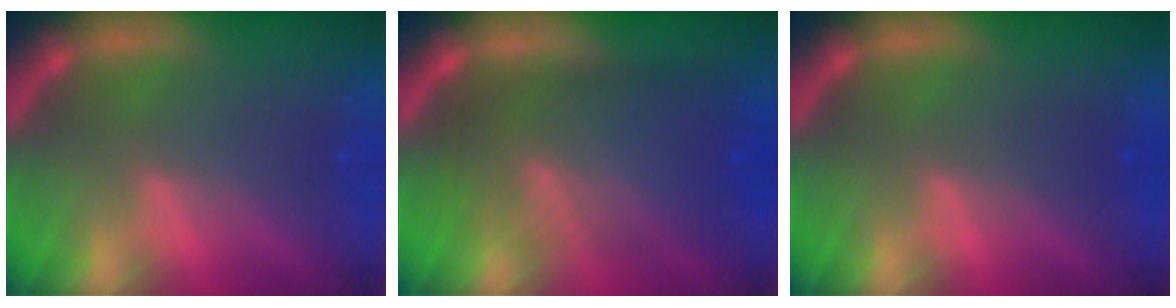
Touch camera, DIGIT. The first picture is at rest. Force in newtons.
{"total": 8.5}
{"total": 1.0}